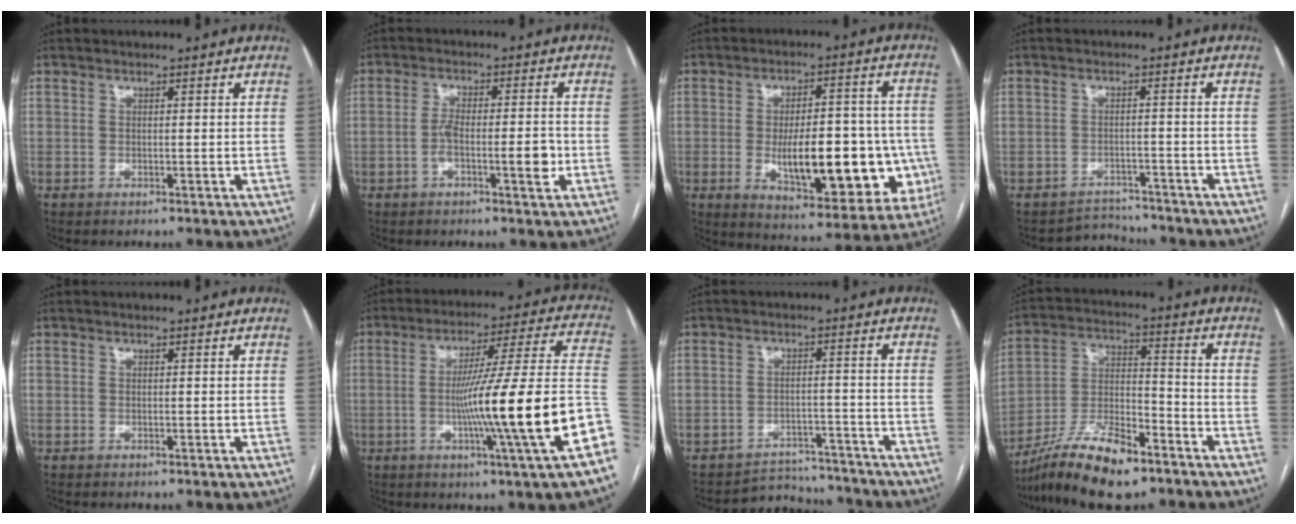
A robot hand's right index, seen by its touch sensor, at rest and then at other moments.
{"total": 6.1, "force": [-1.7, 1.4, 5.7], "torque": [-0.096, 0.007, -0.027]}
{"total": 19.1, "force": [-3.4, 7.5, 17.2], "torque": [-0.216, 0.016, -0.025]}
{"total": 3.9, "force": [-3.4, 1.0, -1.5], "torque": [0.028, 0.015, -0.051]}
{"total": 0.0}
{"total": 22.3, "force": [-5.9, -1.3, 21.4], "torque": [-0.242, 0.006, -0.099]}
{"total": 8.2, "force": [-7.7, 2.6, -1.0], "torque": [0.029, 0.027, -0.104]}
{"total": 15.2, "force": [-10.9, 4.1, 9.8], "torque": [-0.192, 0.000, -0.194]}